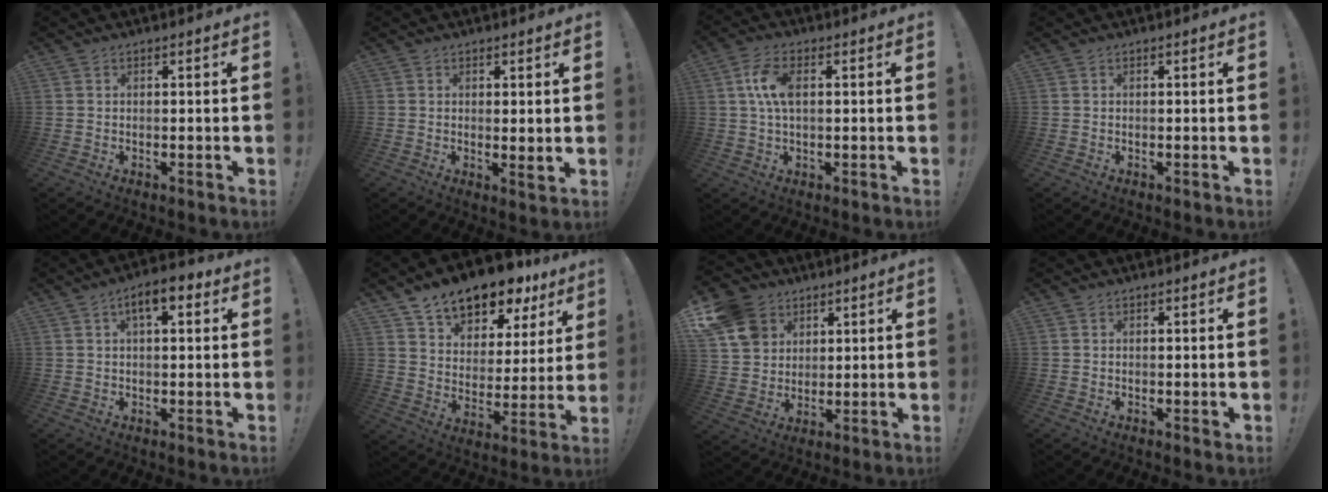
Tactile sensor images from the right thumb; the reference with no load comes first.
{"total": 2.1, "force": [1.2, -0.1, 1.8], "torque": [-0.013, -0.016, 0.017]}
{"total": 7.9, "force": [1.2, 3.9, 6.7], "torque": [-0.131, 0.003, 0.019]}
{"total": 0.0}
{"total": 6.9, "force": [2.8, 2.7, 5.7], "torque": [-0.073, -0.005, 0.041]}
{"total": 13.7, "force": [11.2, 5.9, 5.3], "torque": [-0.083, -0.091, 0.196]}
{"total": 13.3, "force": [6.2, 10.9, 4.7], "torque": [-0.079, -0.030, 0.127]}
{"total": 0.6, "force": [0.4, 0.2, 0.5], "torque": [-0.005, -0.001, 0.006]}